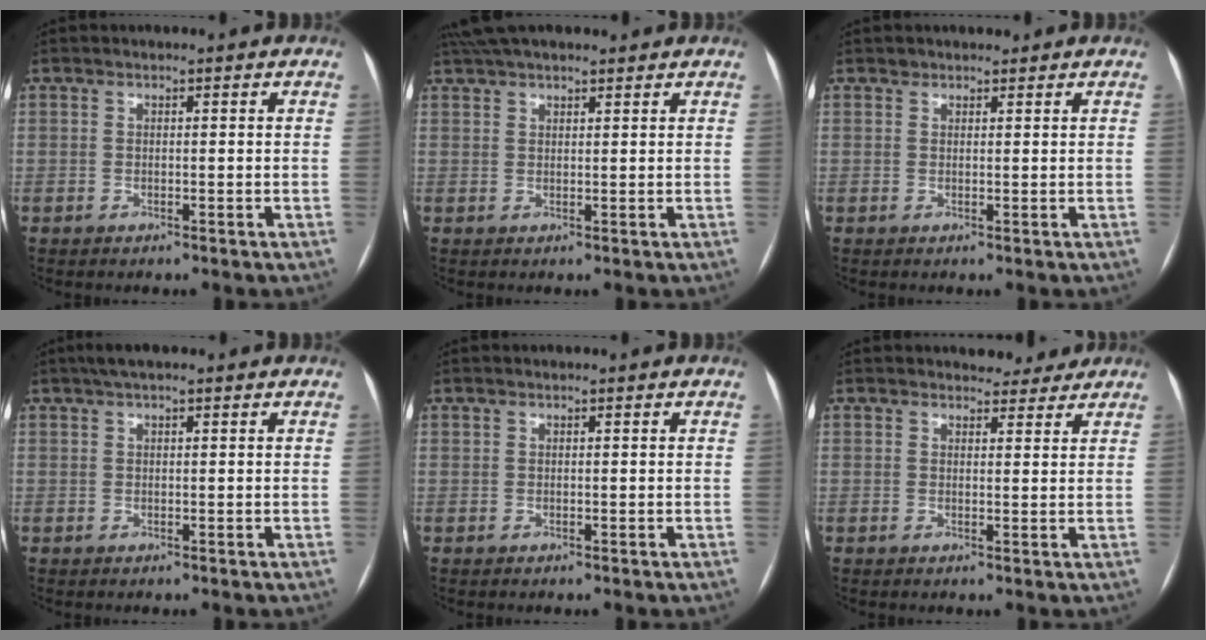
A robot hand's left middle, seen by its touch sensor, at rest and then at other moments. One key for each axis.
{"total": 8.1, "fx": 6.9, "fy": 2.0, "fz": 3.9, "tx": -0.067, "ty": 0.044, "tz": 0.114}
{"total": 1.1, "fx": 0.9, "fy": 0.6, "fz": -0.1, "tx": 0.001, "ty": 0.003, "tz": 0.012}
{"total": 3.6, "fx": 2.6, "fy": 0.8, "fz": 2.3, "tx": -0.041, "ty": 0.032, "tz": 0.043}
{"total": 0.0}
{"total": 3.5, "fx": 3.2, "fy": 1.2, "fz": 0.2, "tx": -0.002, "ty": -0.001, "tz": 0.036}